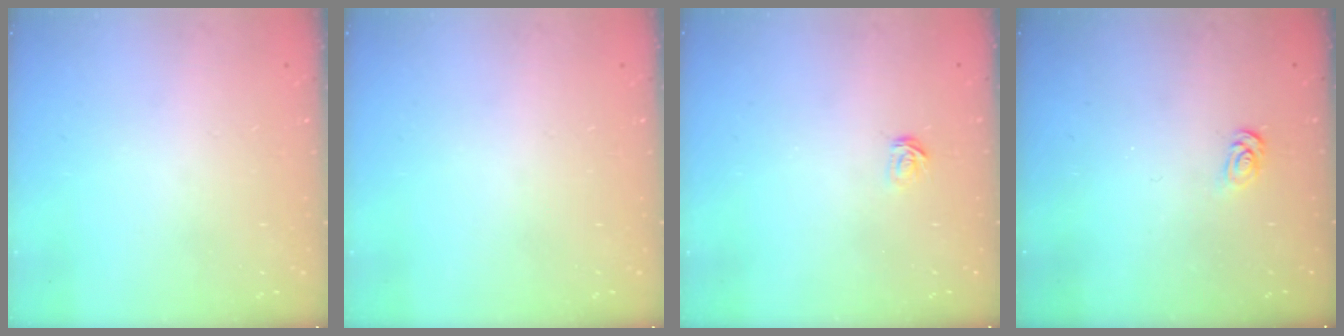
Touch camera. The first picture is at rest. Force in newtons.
{"total": 0.0}
{"total": 3.1, "press": 3.1, "slide": 0.3}
{"total": 2.6, "press": 2.6, "slide": 0.3}